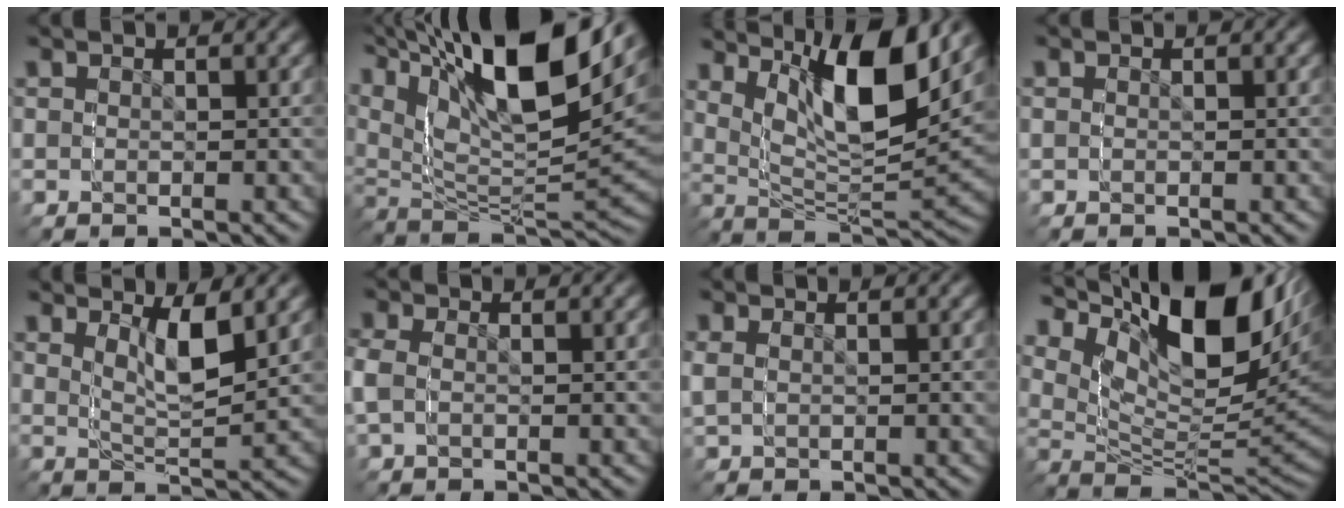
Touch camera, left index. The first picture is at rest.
{"total": 13.9, "force": [7.9, 7.3, 8.8], "torque": [-0.163, 0.030, 0.102]}
{"total": 7.9, "force": [6.0, 2.6, 4.4], "torque": [-0.112, 0.026, 0.079]}
{"total": 0.0}
{"total": 3.7, "force": [3.6, -0.5, 0.6], "torque": [-0.042, 0.019, 0.050]}
{"total": 1.0, "force": [-0.8, 0.0, -0.6], "torque": [-0.005, -0.009, -0.008]}
{"total": 0.6, "force": [-0.1, 0.2, -0.6], "torque": [-0.001, -0.004, 0.004]}
{"total": 11.1, "force": [5.0, 6.1, 7.8], "torque": [-0.148, 0.021, 0.067]}